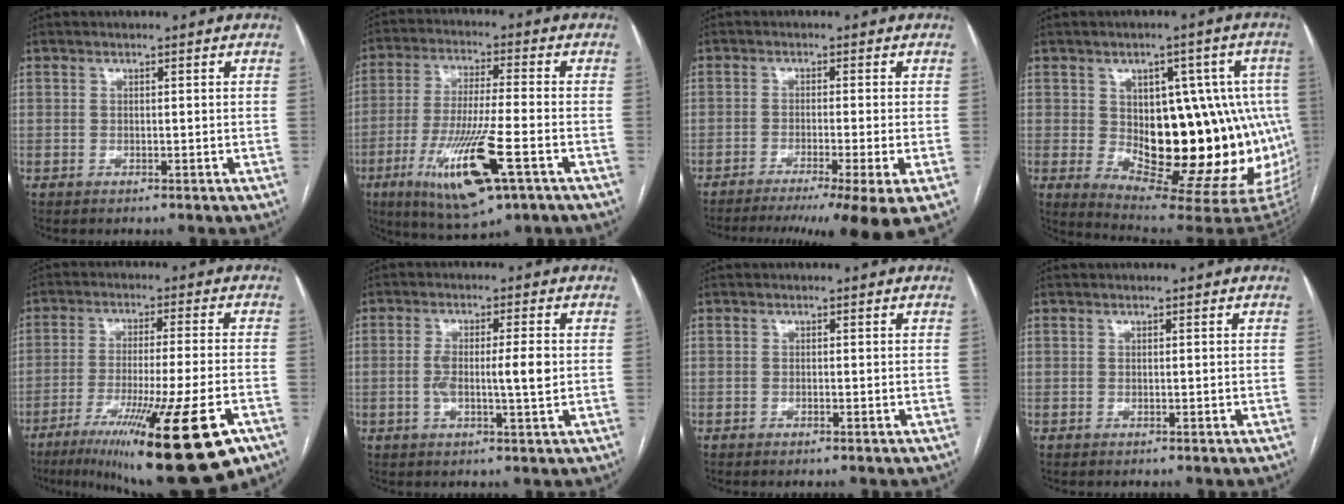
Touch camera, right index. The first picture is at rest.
{"total": 14.9, "force": [-6.3, 1.9, 13.4], "torque": [-0.263, -0.029, -0.102]}
{"total": 12.6, "force": [-9.2, -1.2, 8.5], "torque": [-0.101, -0.029, -0.137]}
{"total": 22.6, "force": [-1.5, 10.2, 20.2], "torque": [-0.211, 0.020, 0.007]}
{"total": 21.9, "force": [-12.5, 1.4, 17.9], "torque": [-0.224, -0.046, -0.192]}
{"total": 6.1, "force": [-0.1, 0.8, 6.0], "torque": [-0.111, 0.006, 0.000]}
{"total": 0.6, "force": [-0.4, 0.0, 0.4], "torque": [-0.010, -0.001, -0.005]}
{"total": 0.0}